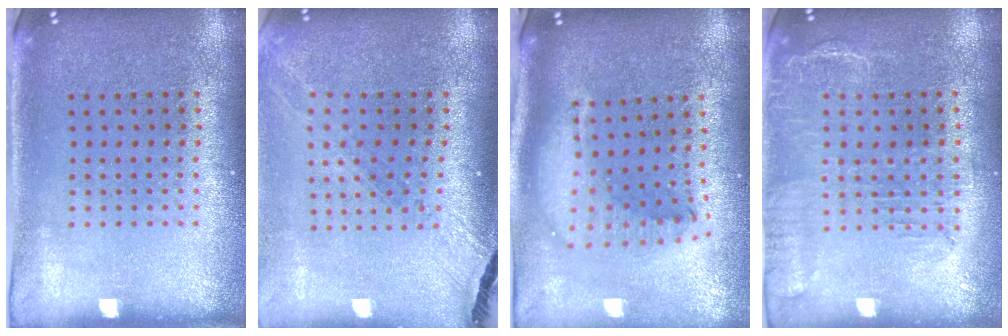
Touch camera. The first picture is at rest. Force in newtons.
{"total": 1.5, "press": 1.4, "slide": 0.3}
{"total": 2.2, "press": 1.7, "slide": 1.4}
{"total": 1.7, "press": 1.4, "slide": 1.0}